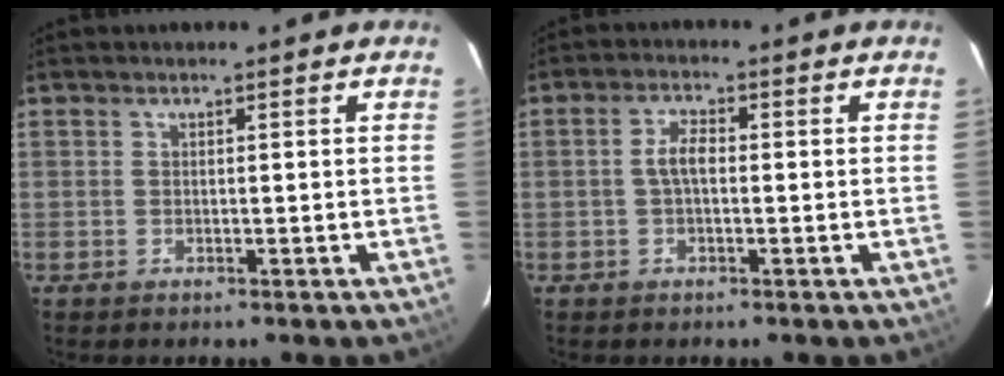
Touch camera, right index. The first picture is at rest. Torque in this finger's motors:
{"motor_torque": [0.26, -0.09, 0.14, 0.08]}